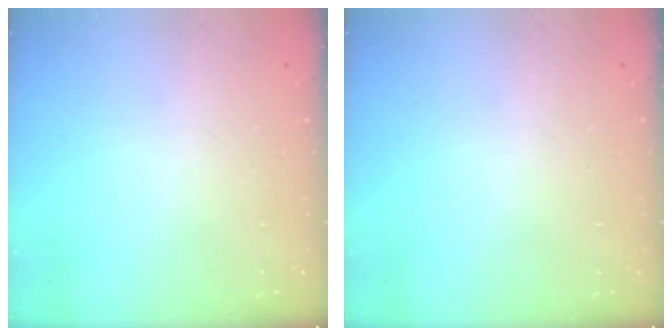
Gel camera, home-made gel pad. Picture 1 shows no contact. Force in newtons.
{"total": 0.0}